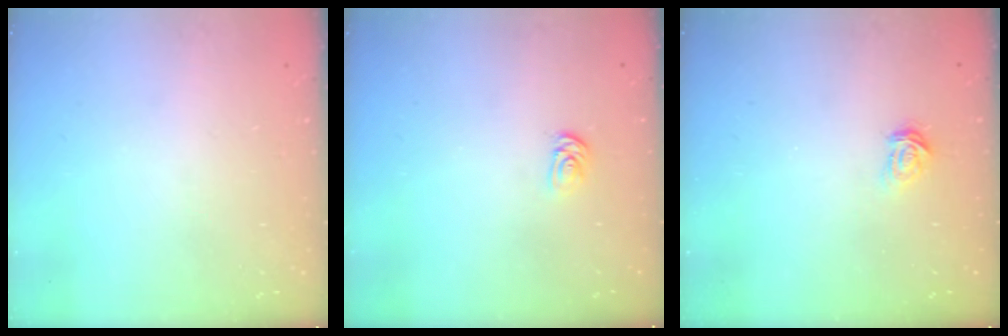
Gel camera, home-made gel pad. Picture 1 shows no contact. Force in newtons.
{"total": 2.1, "press": 2.1, "slide": 0.2}
{"total": 3.0, "press": 3.0, "slide": 0.3}